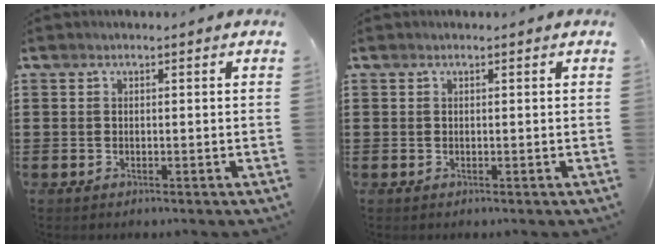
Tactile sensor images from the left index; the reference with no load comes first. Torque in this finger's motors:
{"motor_torque": [-0.10, 0.30, -0.01, 0.00]}